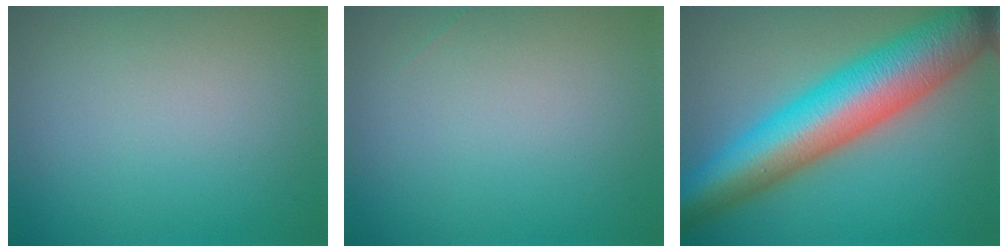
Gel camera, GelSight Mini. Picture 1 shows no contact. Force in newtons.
{"total": 0.0}
{"total": 12.3, "press": 12.3, "slide": 0.3}